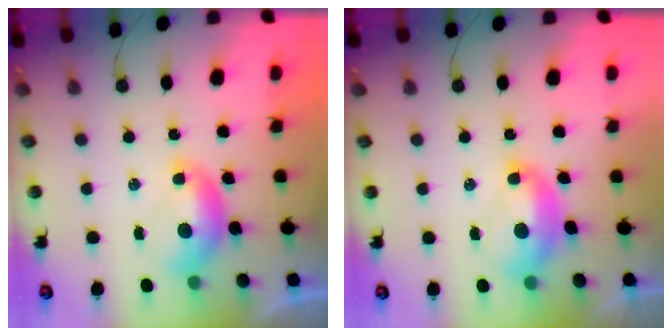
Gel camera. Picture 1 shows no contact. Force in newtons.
{"total": 2.1, "press": 2.0, "slide": 0.6}